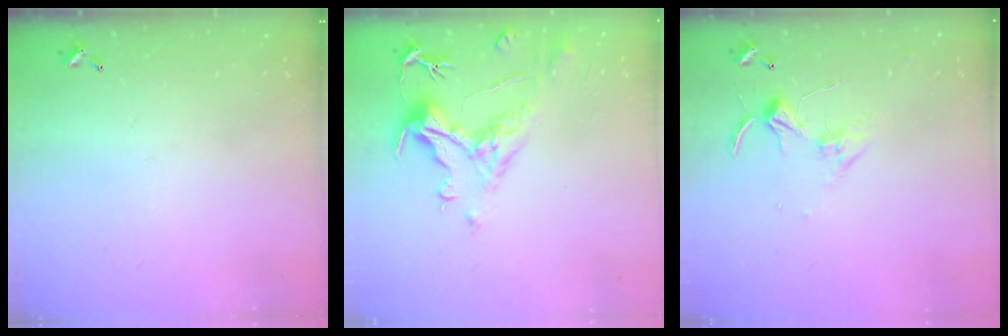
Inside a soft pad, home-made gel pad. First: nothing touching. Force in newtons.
{"total": 1.5, "press": 0.4, "slide": 1.4}
{"total": 2.7, "press": 2.7, "slide": 0.4}